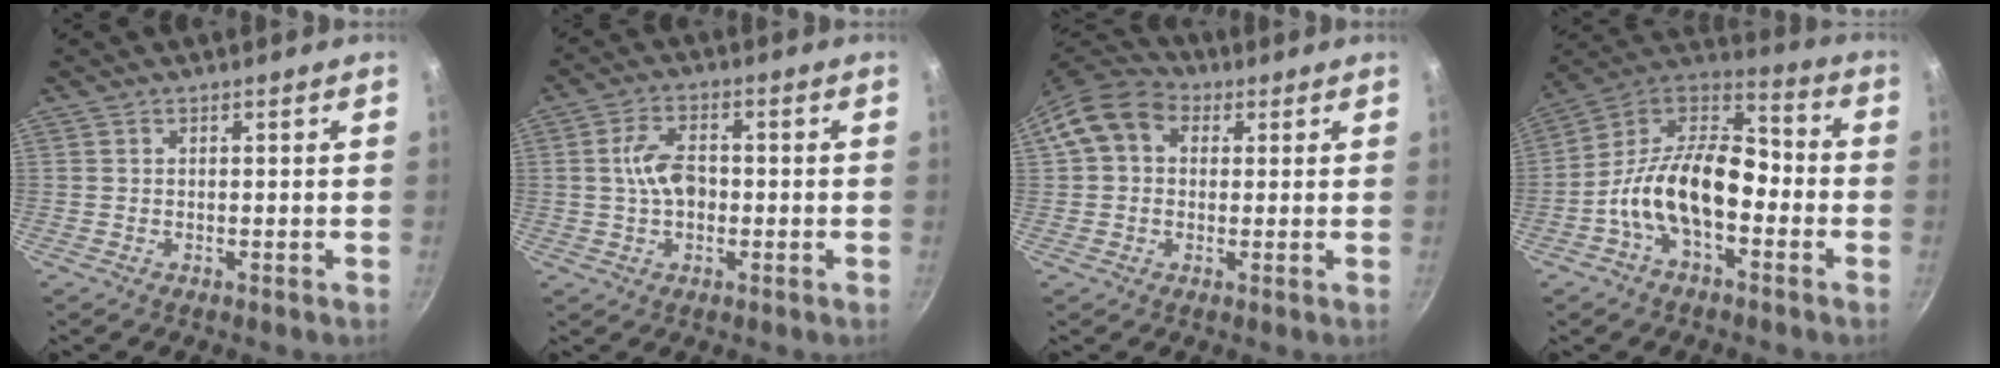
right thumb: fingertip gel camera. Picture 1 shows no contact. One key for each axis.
{"total": 6.7, "fx": -0.1, "fy": 4.1, "fz": 5.3, "tx": -0.088, "ty": 0.019, "tz": -0.008}
{"total": 10.1, "fx": 2.5, "fy": 7.8, "fz": 5.9, "tx": -0.089, "ty": 0.021, "tz": 0.025}
{"total": 17.6, "fx": -4.8, "fy": 10.0, "fz": 13.6, "tx": -0.215, "ty": 0.064, "tz": -0.108}